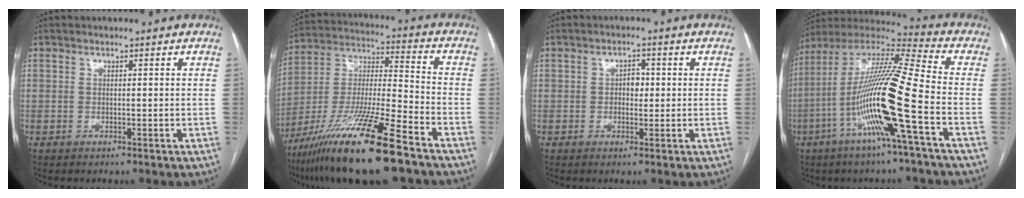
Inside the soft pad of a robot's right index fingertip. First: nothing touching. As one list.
[{"total": 20.4, "force": [-13.4, 1.3, 15.4], "torque": [-0.304, -0.040, -0.242]}, {"total": 2.4, "force": [0.1, 1.6, 1.8], "torque": [-0.023, 0.006, 0.001]}, {"total": 19.1, "force": [-6.0, -0.5, 18.1], "torque": [-0.360, -0.006, -0.125]}]